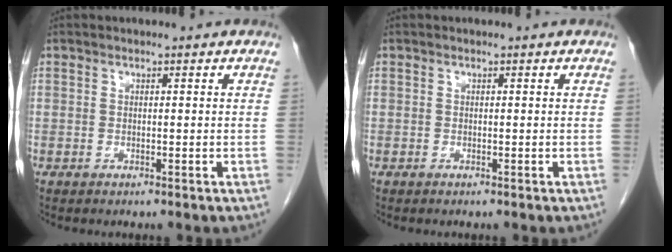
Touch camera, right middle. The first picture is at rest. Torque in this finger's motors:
{"motor_torque": [0.76, -0.57, 0.15, -0.02]}